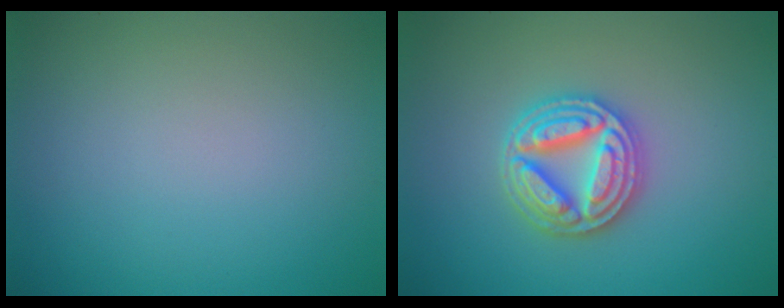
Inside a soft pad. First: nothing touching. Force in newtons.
{"total": 4.5, "press": 4.4, "slide": 0.7}